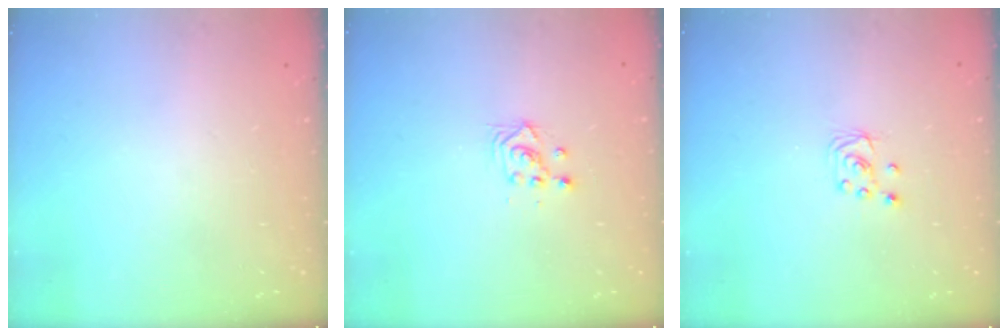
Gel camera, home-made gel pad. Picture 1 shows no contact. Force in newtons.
{"total": 2.3, "press": 2.3, "slide": 0.1}
{"total": 3.1, "press": 3.1, "slide": 0.2}